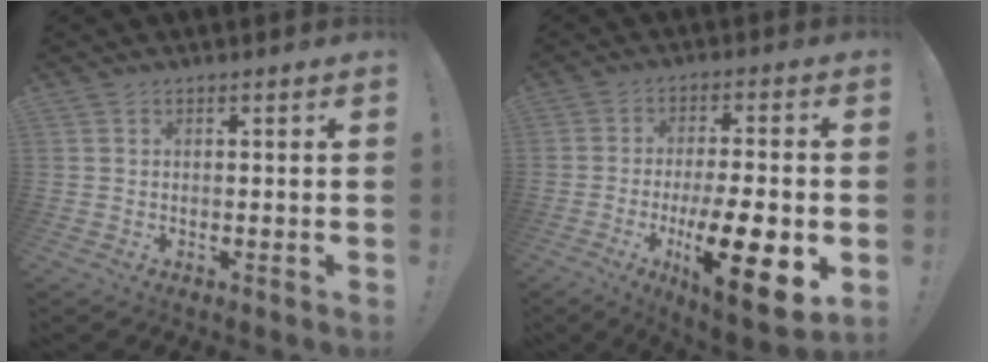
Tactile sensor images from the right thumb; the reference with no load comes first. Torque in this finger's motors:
{"motor_torque": [2.69, 2.35, 2.19, -0.58, 0.68]}